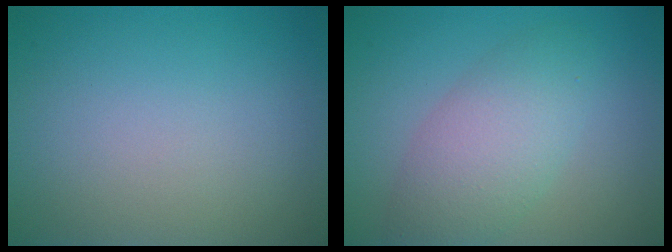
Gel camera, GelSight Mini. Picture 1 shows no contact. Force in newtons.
{"total": 4.8, "press": 4.8, "slide": 0.0}